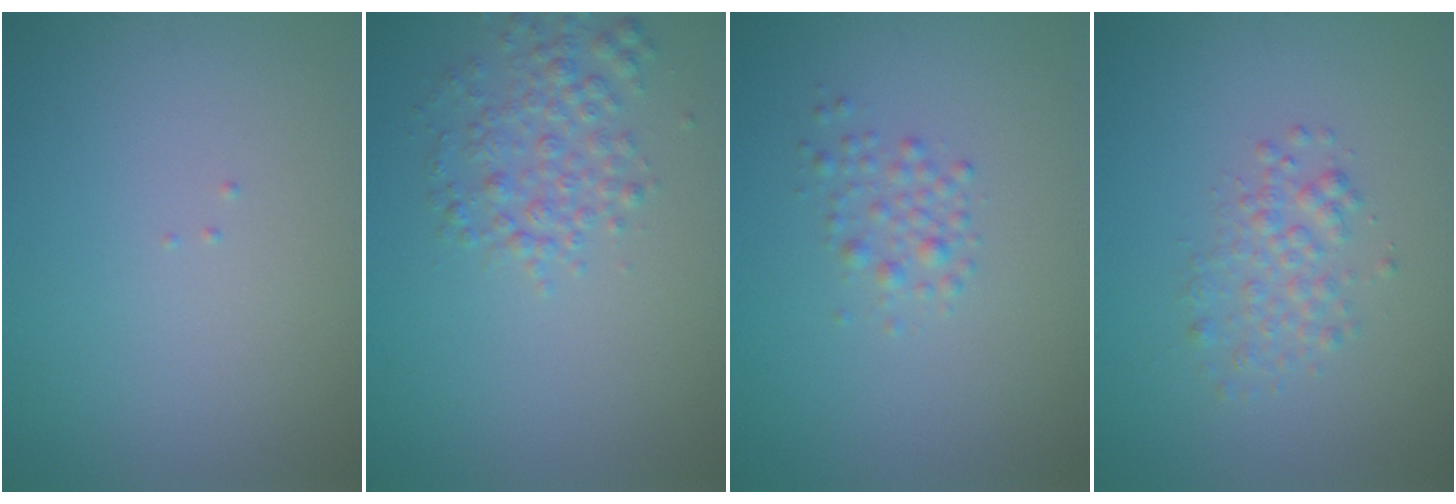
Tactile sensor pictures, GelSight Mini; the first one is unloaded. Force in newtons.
{"total": 2.9, "press": 2.9, "slide": 0.1}
{"total": 1.6, "press": 1.6, "slide": 0.1}
{"total": 2.1, "press": 2.1, "slide": 0.1}